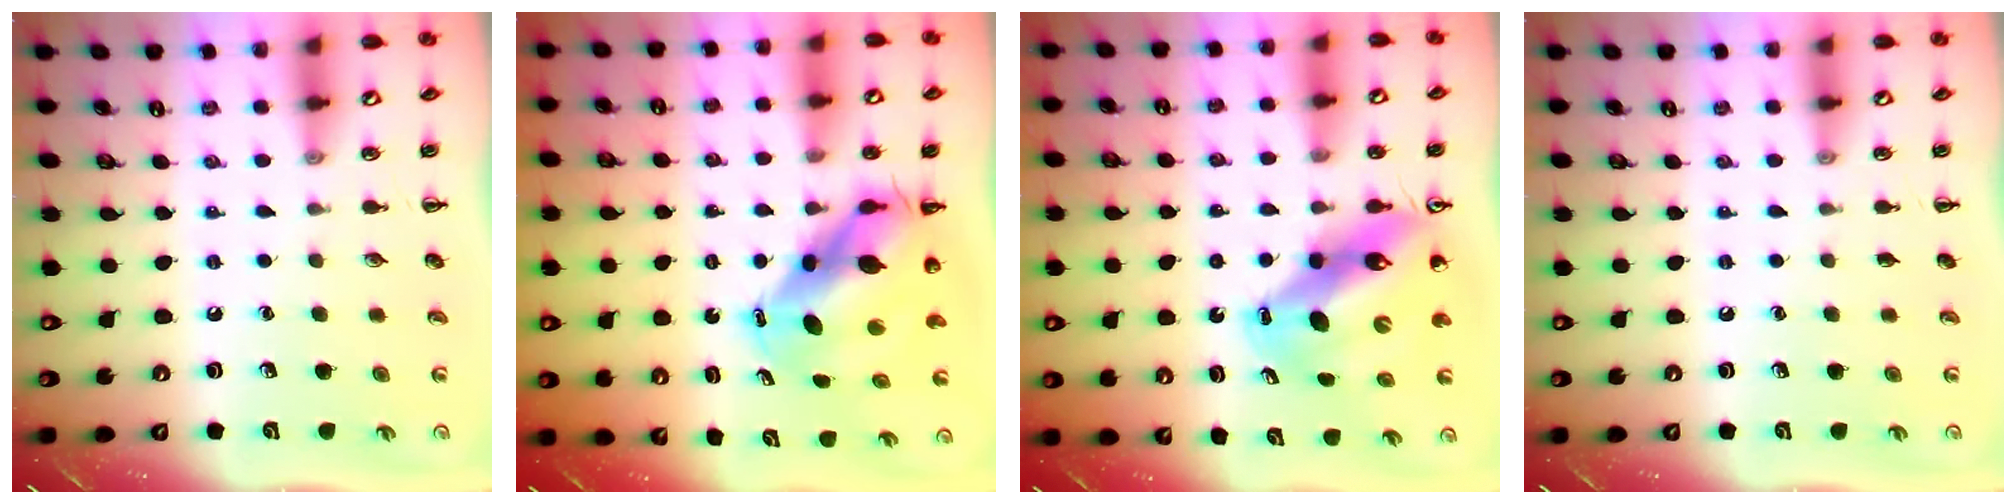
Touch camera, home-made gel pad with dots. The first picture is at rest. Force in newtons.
{"total": 11.1, "press": 10.6, "slide": 3.5}
{"total": 13.6, "press": 13.0, "slide": 4.1}
{"total": 0.0}